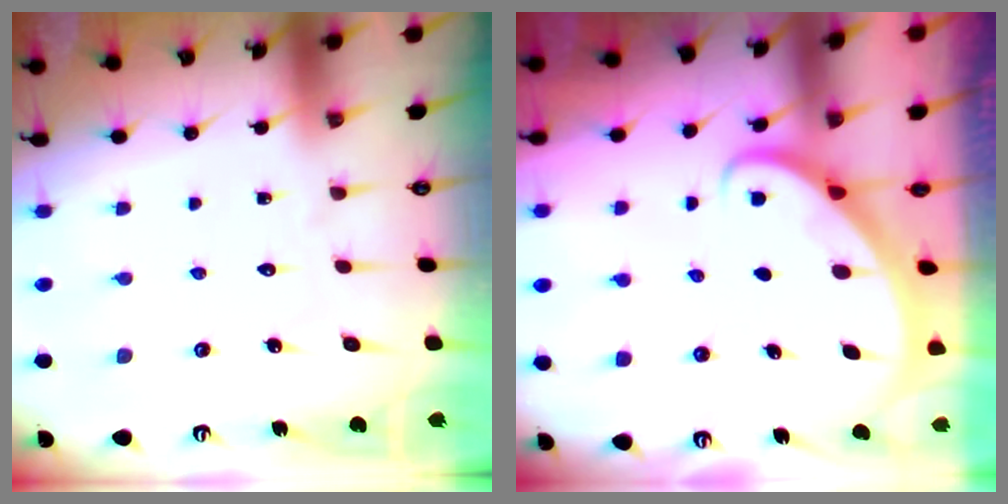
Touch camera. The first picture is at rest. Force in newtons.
{"total": 2.9, "press": 2.9, "slide": 0.2}